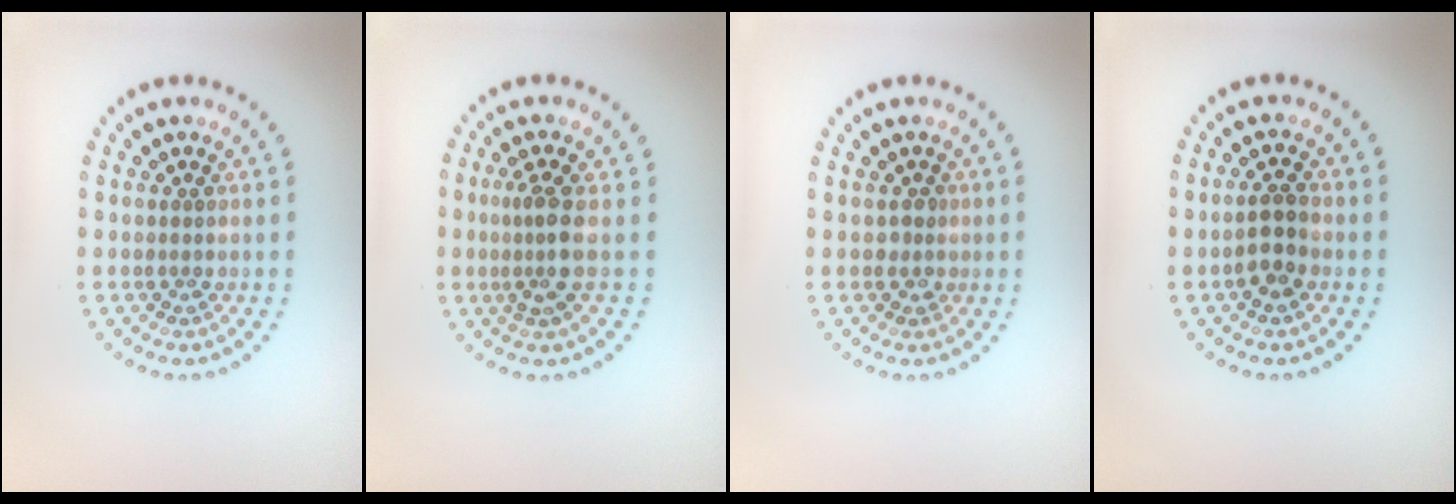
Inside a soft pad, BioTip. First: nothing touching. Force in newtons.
{"total": 2.6, "press": 1.9, "slide": 1.8}
{"total": 1.2, "press": 0.9, "slide": 0.7}
{"total": 2.3, "press": 2.3, "slide": 0.6}